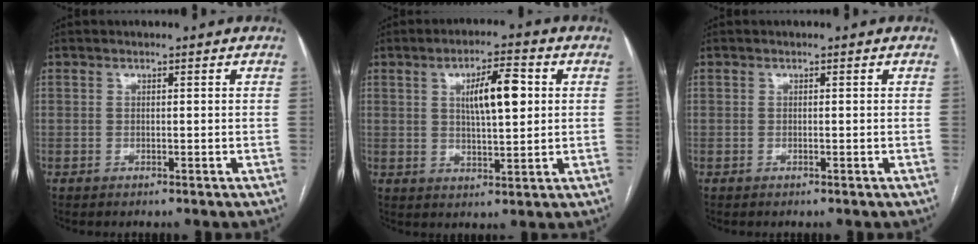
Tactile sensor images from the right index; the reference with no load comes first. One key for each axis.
{"total": 7.8, "fx": 1.9, "fy": 1.9, "fz": 7.3, "tx": -0.122, "ty": 0.011, "tz": 0.034}
{"total": 0.0}